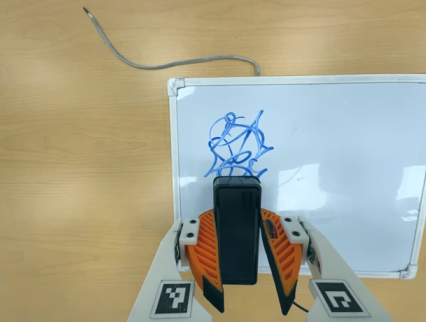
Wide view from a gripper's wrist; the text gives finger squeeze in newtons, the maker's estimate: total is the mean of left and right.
{"total": 7.5, "left": 6.4, "right": 8.6}